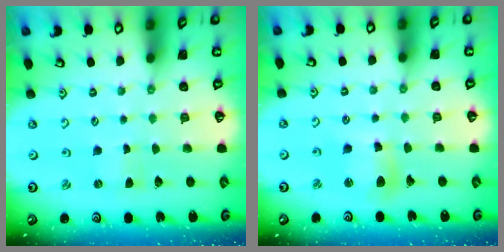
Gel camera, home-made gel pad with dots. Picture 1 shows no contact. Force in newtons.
{"total": 9.1, "press": 9.0, "slide": 0.8}